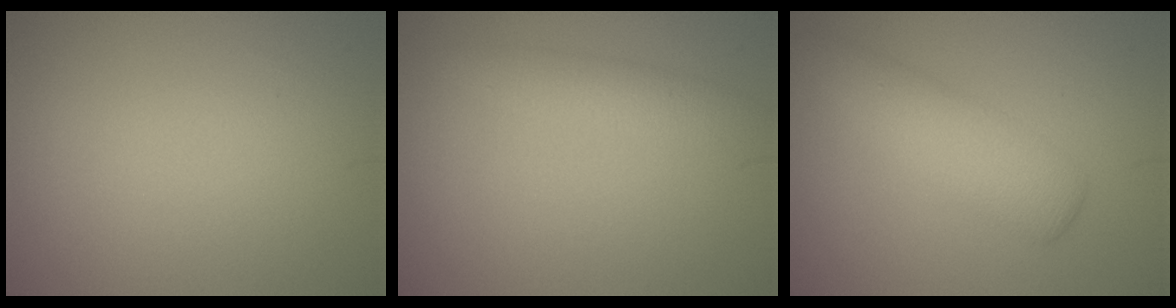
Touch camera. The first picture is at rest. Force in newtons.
{"total": 2.0, "press": 1.9, "slide": 0.2}
{"total": 3.8, "press": 3.8, "slide": 0.2}